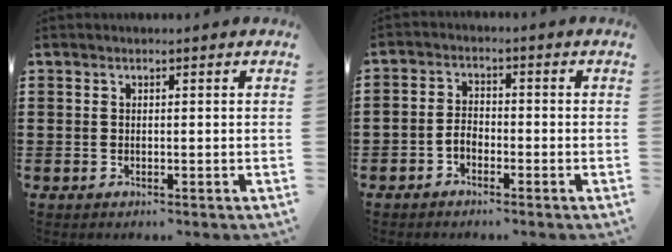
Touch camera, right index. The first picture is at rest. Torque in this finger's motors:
{"motor_torque": [1.07, 1.06, 0.33, 0.08]}